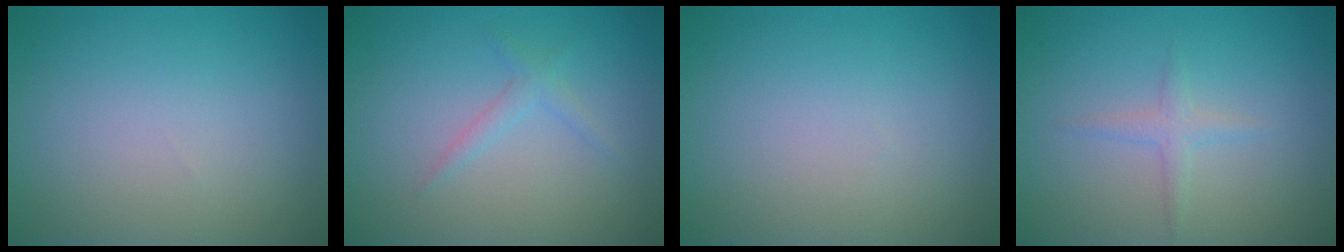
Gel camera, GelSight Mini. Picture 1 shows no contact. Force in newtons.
{"total": 1.3, "press": 1.2, "slide": 0.1}
{"total": 0.0}
{"total": 1.3, "press": 1.3, "slide": 0.0}